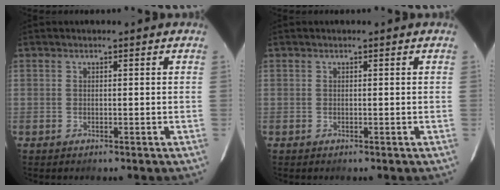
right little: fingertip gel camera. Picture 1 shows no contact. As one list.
[{"total": 0.0}]